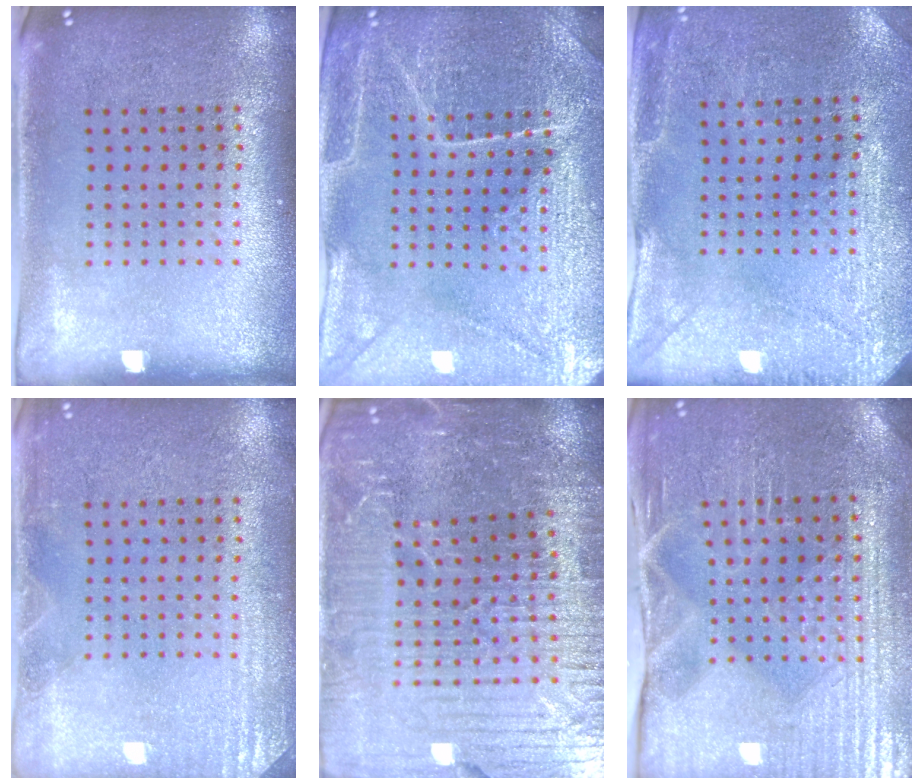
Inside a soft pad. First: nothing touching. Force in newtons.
{"total": 4.3, "press": 4.2, "slide": 1.1}
{"total": 2.8, "press": 2.7, "slide": 0.9}
{"total": 2.6, "press": 2.5, "slide": 0.4}
{"total": 5.8, "press": 5.3, "slide": 2.5}
{"total": 4.2, "press": 4.1, "slide": 0.9}